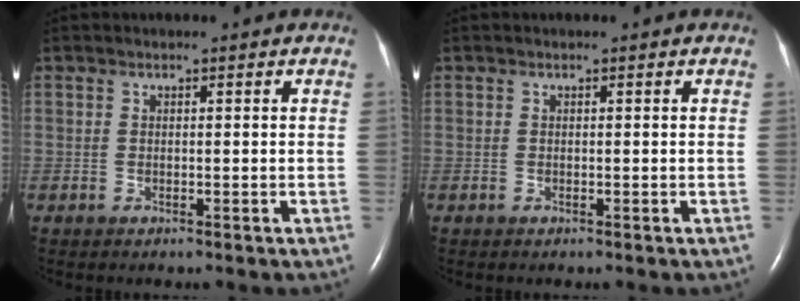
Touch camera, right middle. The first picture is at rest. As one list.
[{"total": 0.0}]